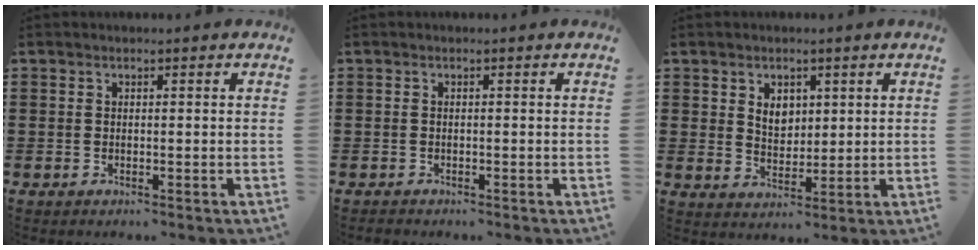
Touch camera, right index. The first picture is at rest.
{"total": 0.6, "force": [-0.6, 0.1, 0.0], "torque": [-0.001, 0.000, -0.013]}
{"total": 3.5, "force": [1.5, 2.6, 1.8], "torque": [-0.036, 0.006, 0.025]}